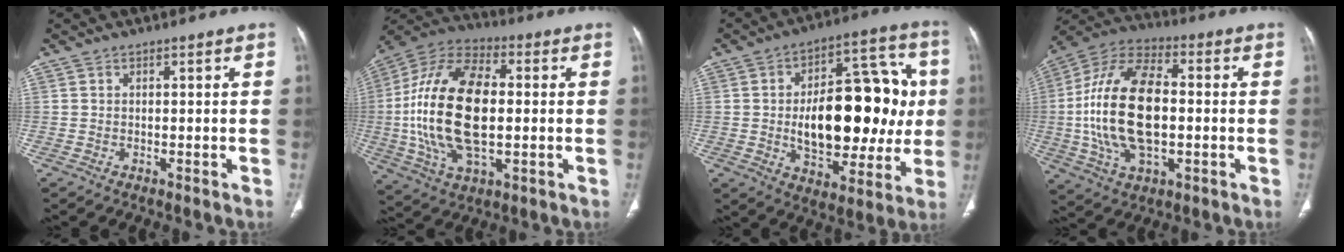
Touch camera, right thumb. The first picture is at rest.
{"total": 23.2, "force": [-0.2, 12.3, 19.7], "torque": [-0.397, 0.011, -0.005]}
{"total": 26.3, "force": [0.1, 14.0, 22.2], "torque": [-0.286, 0.021, 0.011]}
{"total": 21.2, "force": [-0.9, 11.4, 17.8], "torque": [-0.351, 0.018, -0.015]}